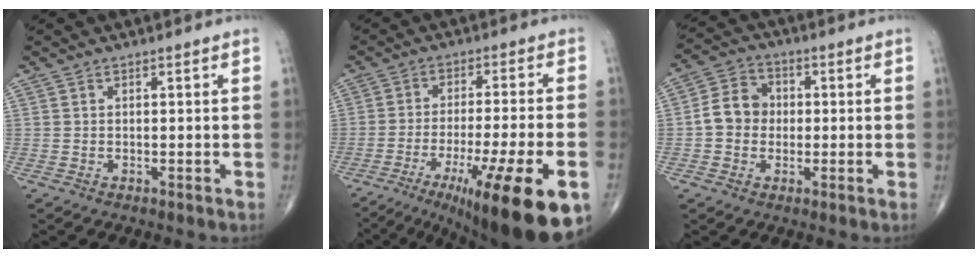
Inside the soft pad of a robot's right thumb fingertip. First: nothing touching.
{"total": 21.2, "force": [-10.8, 3.8, 17.9], "torque": [-0.233, 0.013, -0.160]}
{"total": 7.3, "force": [-0.4, 6.3, 3.7], "torque": [-0.047, 0.023, -0.020]}